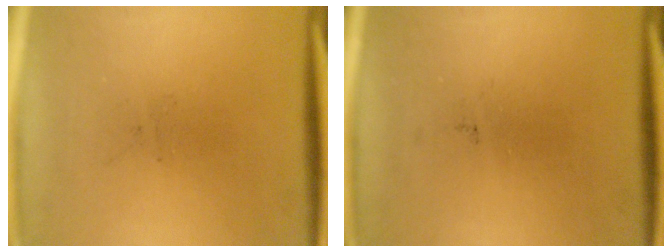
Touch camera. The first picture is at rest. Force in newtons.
{"total": 0.0}